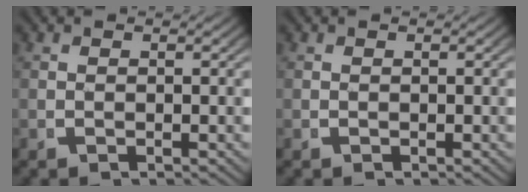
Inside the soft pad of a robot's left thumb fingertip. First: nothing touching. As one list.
[{"total": 0.0}]